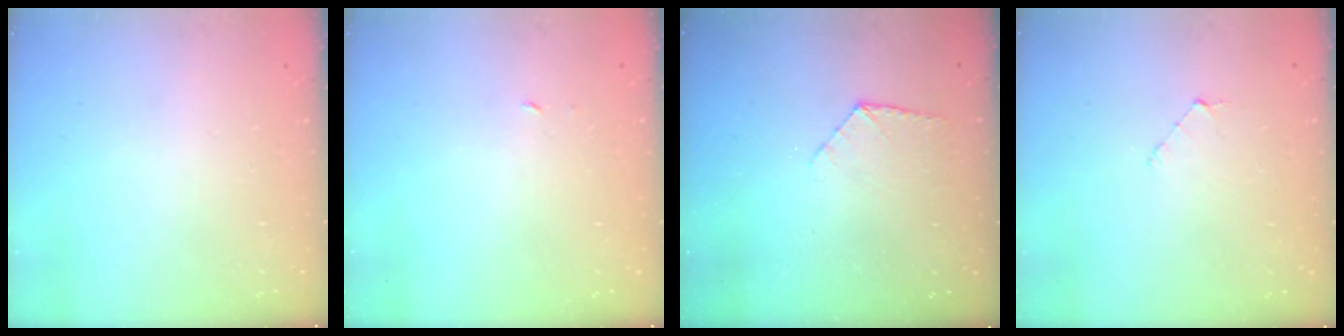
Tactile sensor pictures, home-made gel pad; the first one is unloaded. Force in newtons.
{"total": 1.8, "press": 1.8, "slide": 0.1}
{"total": 7.8, "press": 7.8, "slide": 0.5}
{"total": 3.4, "press": 3.4, "slide": 0.3}